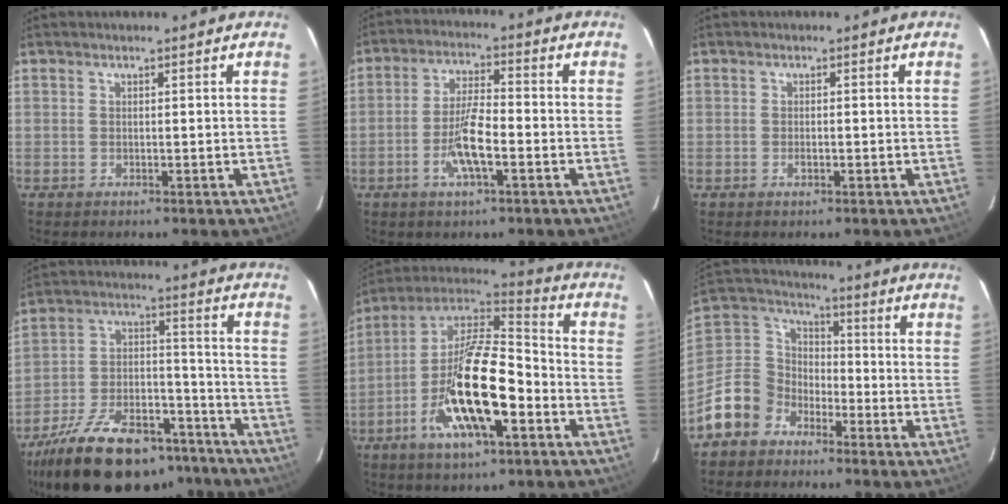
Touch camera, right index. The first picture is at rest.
{"total": 10.4, "force": [-4.0, 2.6, 9.3], "torque": [-0.186, -0.001, -0.074]}
{"total": 1.3, "force": [-0.5, 0.8, 1.0], "torque": [-0.017, 0.001, -0.008]}
{"total": 27.6, "force": [-20.8, 11.8, 13.8], "torque": [-0.265, 0.010, -0.302]}
{"total": 21.3, "force": [-7.7, 7.3, 18.4], "torque": [-0.348, -0.013, -0.149]}
{"total": 10.9, "force": [-7.0, 7.9, 2.6], "torque": [-0.076, 0.041, -0.141]}